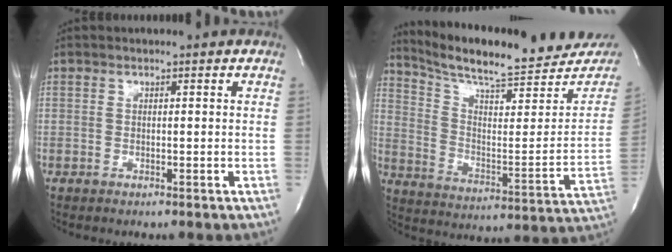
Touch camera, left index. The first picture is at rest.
{"total": 22.1, "force": [20.1, 2.9, 8.6], "torque": [-0.140, -0.058, 0.282]}